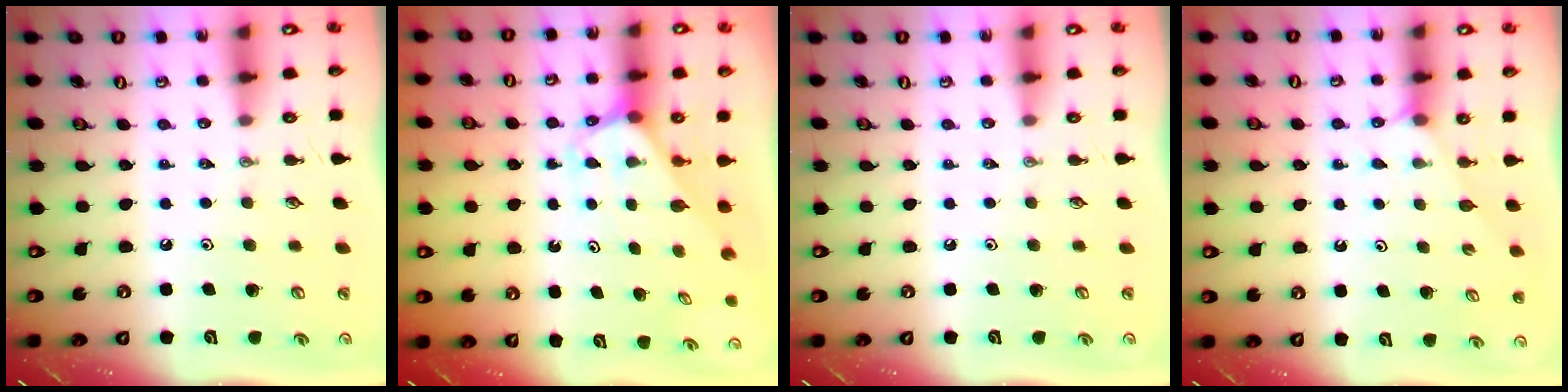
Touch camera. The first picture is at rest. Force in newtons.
{"total": 2.4, "press": 2.4, "slide": 0.2}
{"total": 0.0}
{"total": 2.6, "press": 2.5, "slide": 0.5}